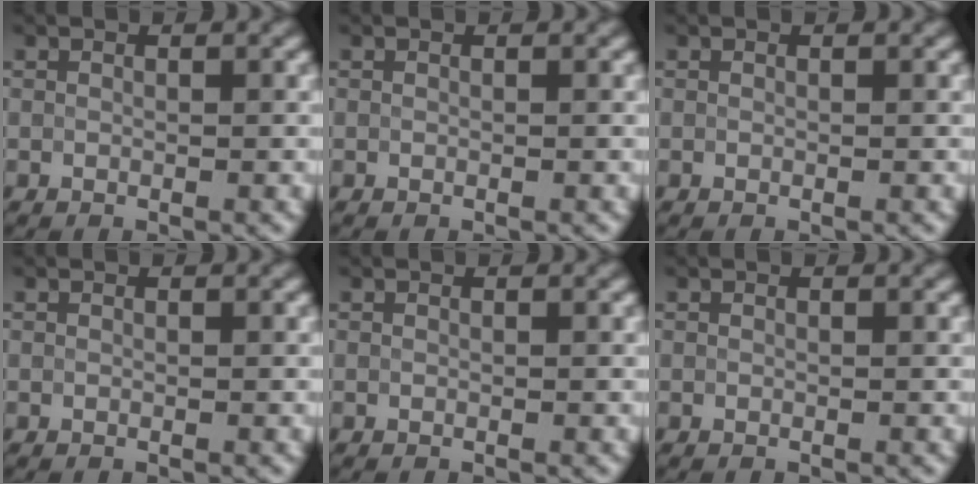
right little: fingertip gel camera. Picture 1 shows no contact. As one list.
[{"total": 0.0}, {"total": 0.0}, {"total": 0.0}, {"total": 0.0}, {"total": 0.0}]